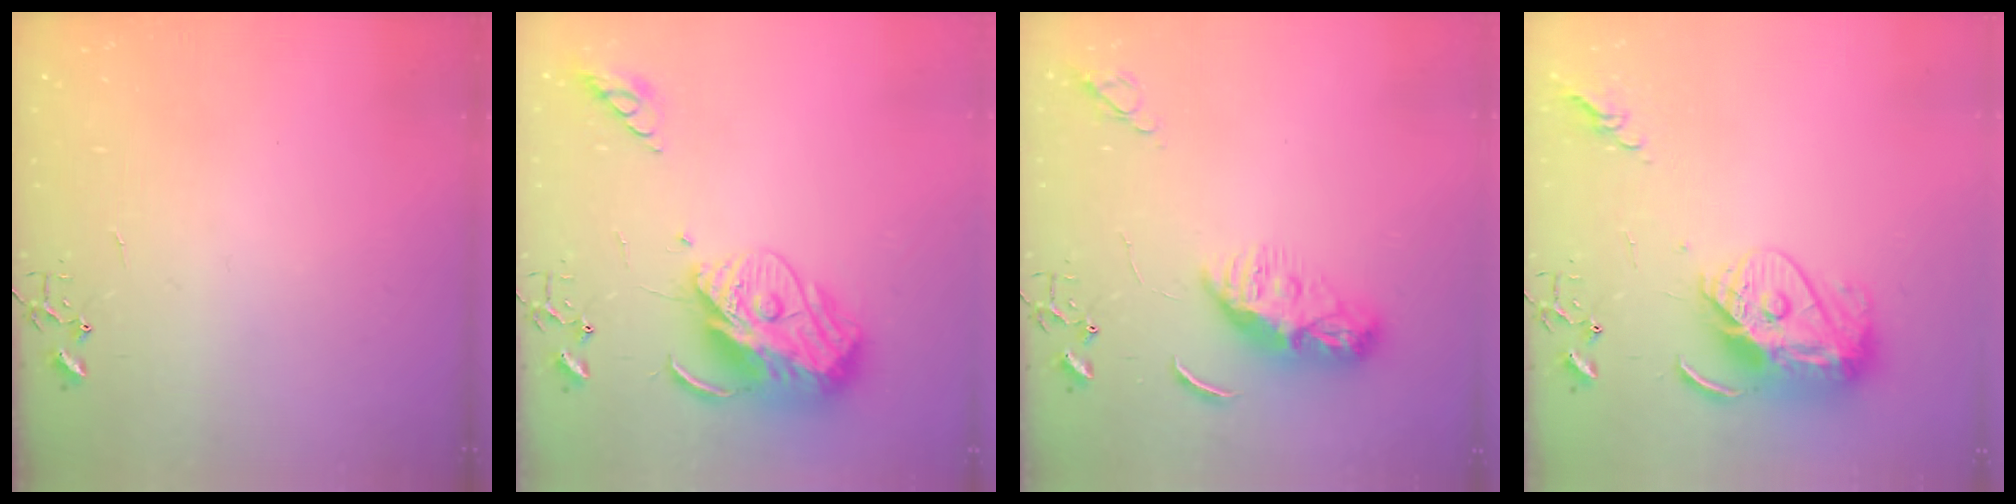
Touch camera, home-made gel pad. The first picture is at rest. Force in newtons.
{"total": 15.0, "press": 14.9, "slide": 1.3}
{"total": 9.9, "press": 9.9, "slide": 0.5}
{"total": 15.5, "press": 15.4, "slide": 1.3}